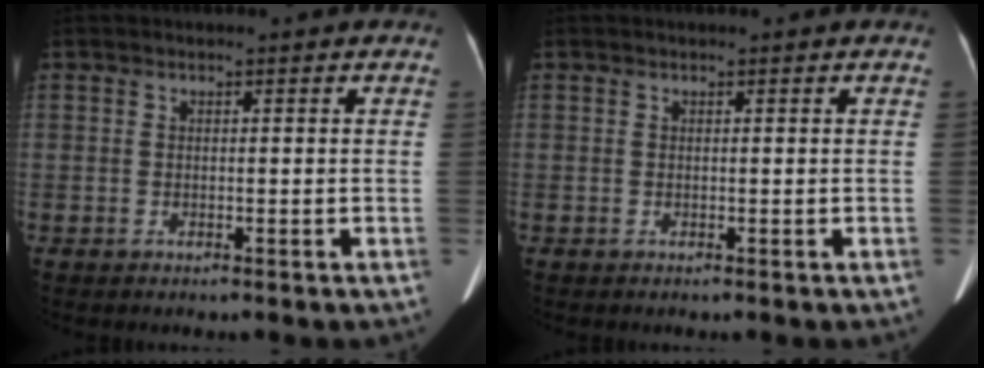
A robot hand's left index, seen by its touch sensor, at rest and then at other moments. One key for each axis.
{"total": 0.0}